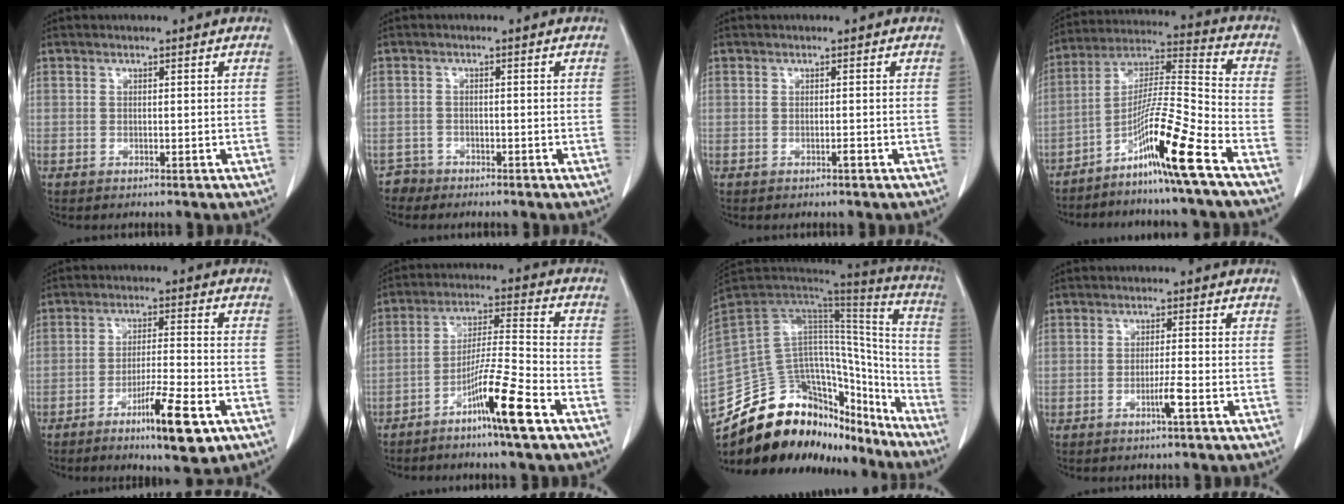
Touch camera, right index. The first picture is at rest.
{"total": 2.0, "force": [-1.6, 0.9, -1.0], "torque": [0.018, 0.004, -0.033]}
{"total": 0.5, "force": [-0.4, 0.0, 0.3], "torque": [-0.007, 0.000, -0.008]}
{"total": 13.6, "force": [-8.5, -2.1, 10.5], "torque": [-0.198, -0.009, -0.155]}
{"total": 9.6, "force": [-5.2, 0.9, 8.0], "torque": [-0.132, -0.013, -0.082]}
{"total": 10.5, "force": [-6.4, -0.6, 8.3], "torque": [-0.151, -0.010, -0.118]}
{"total": 33.1, "force": [-25.9, 13.3, 15.9], "torque": [-0.255, 0.018, -0.382]}
{"total": 2.5, "force": [-1.4, -0.4, 2.1], "torque": [-0.040, -0.003, -0.026]}